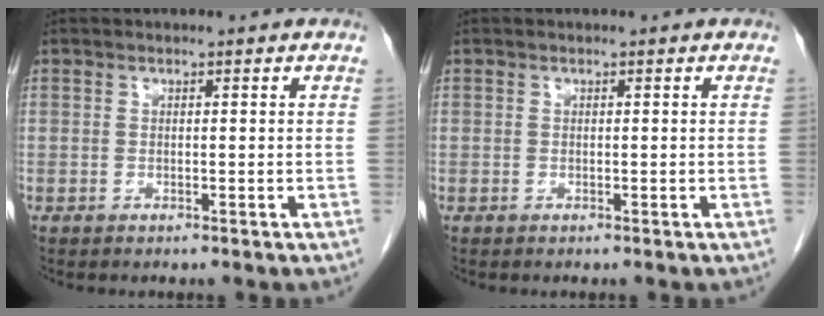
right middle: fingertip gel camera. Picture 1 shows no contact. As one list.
[{"total": 0.0}]